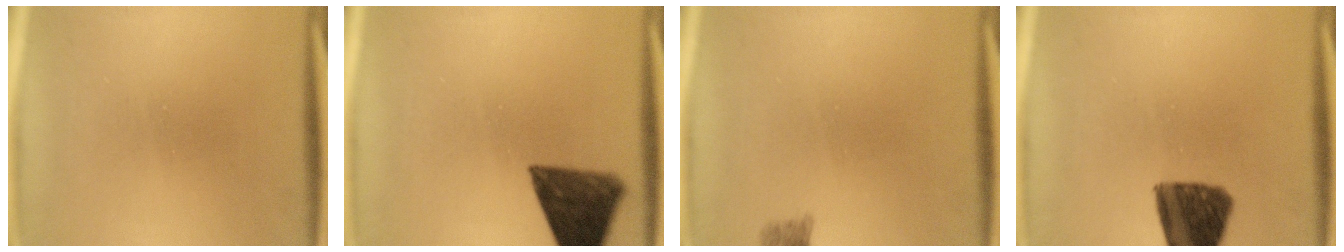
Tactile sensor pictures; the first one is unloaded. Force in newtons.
{"total": 10.1}
{"total": 2.0}
{"total": 11.2}